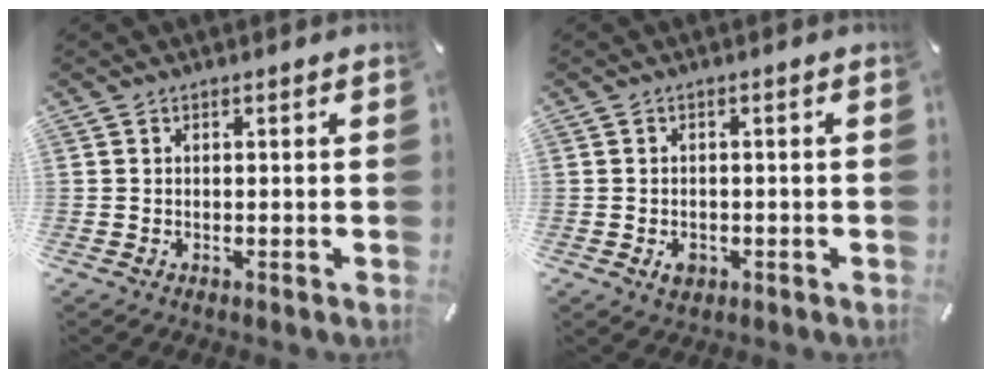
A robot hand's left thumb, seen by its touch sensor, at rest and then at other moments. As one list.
[{"total": 3.1, "force": [-1.1, 2.4, 1.6], "torque": [-0.018, 0.003, -0.019]}]